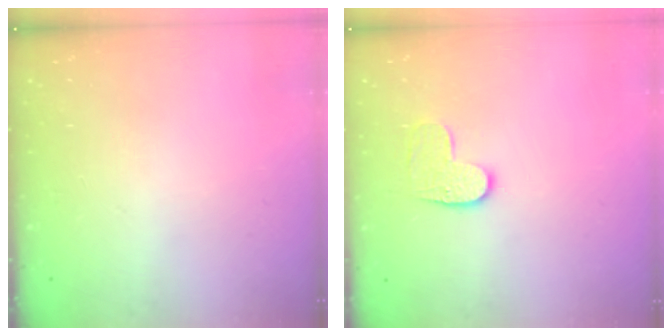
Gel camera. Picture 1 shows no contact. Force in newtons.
{"total": 7.0, "press": 7.0, "slide": 0.2}